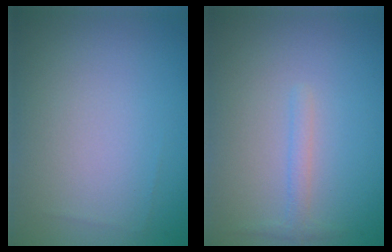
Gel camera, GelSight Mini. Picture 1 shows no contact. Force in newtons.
{"total": 1.1, "press": 1.1, "slide": 0.0}